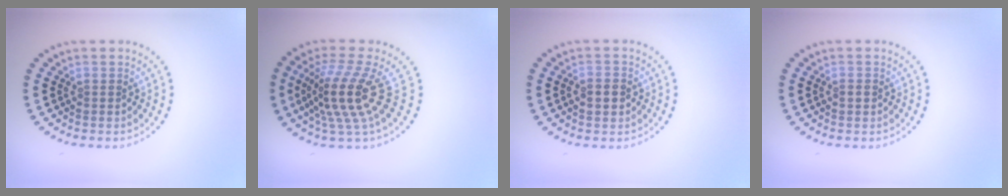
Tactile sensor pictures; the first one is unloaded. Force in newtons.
{"total": 5.1, "press": 3.6, "slide": 3.6}
{"total": 1.6, "press": 1.6, "slide": 0.2}
{"total": 0.9, "press": 0.9, "slide": 0.1}